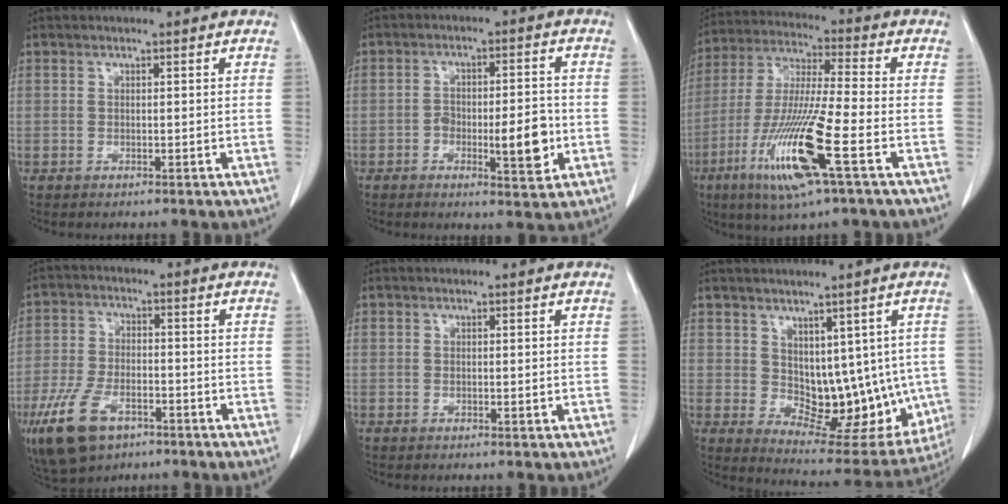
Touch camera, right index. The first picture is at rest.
{"total": 8.3, "force": [-2.3, 2.5, 7.6], "torque": [-0.112, 0.007, -0.029]}
{"total": 16.0, "force": [-6.6, 0.4, 14.6], "torque": [-0.303, -0.026, -0.123]}
{"total": 10.8, "force": [-6.0, 5.5, 7.1], "torque": [-0.151, -0.004, -0.106]}
{"total": 0.6, "force": [-0.1, 0.2, 0.6], "torque": [-0.009, -0.002, 0.000]}
{"total": 12.9, "force": [0.2, 7.6, 10.4], "torque": [-0.112, -0.002, 0.030]}